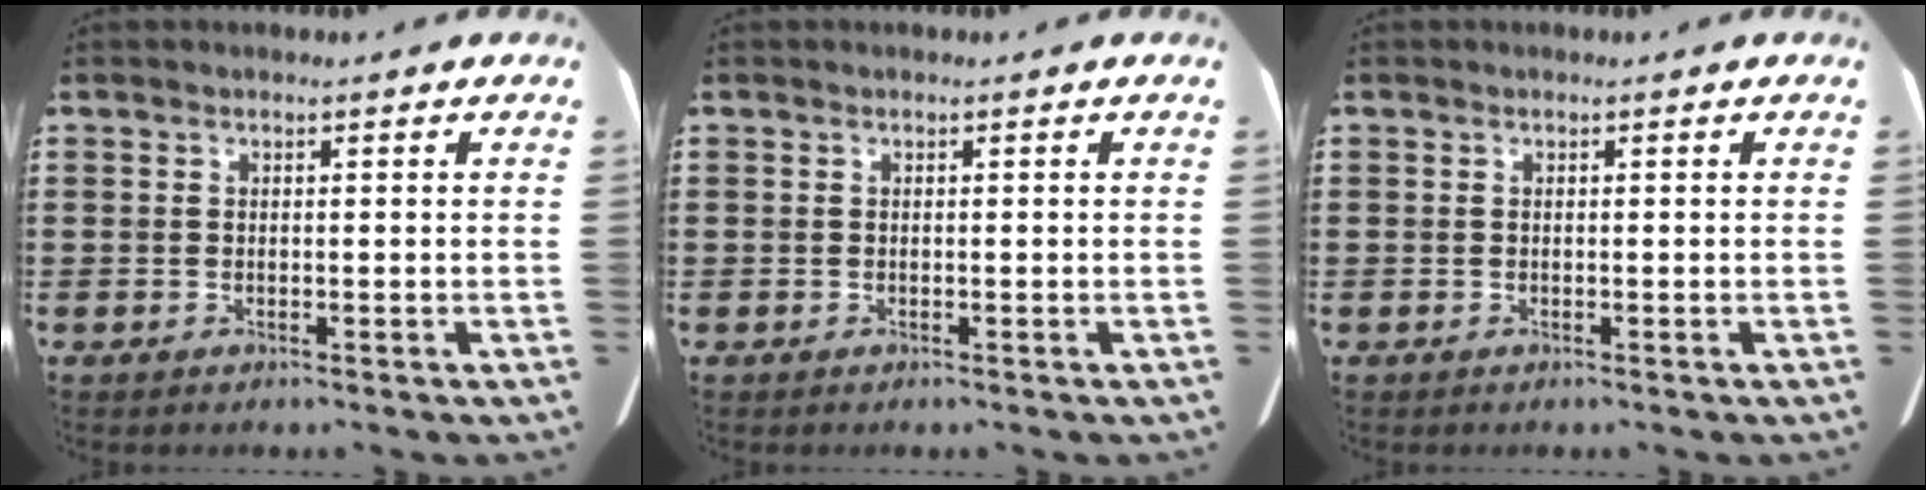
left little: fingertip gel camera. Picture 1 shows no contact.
{"total": 0.0}
{"total": 0.0}